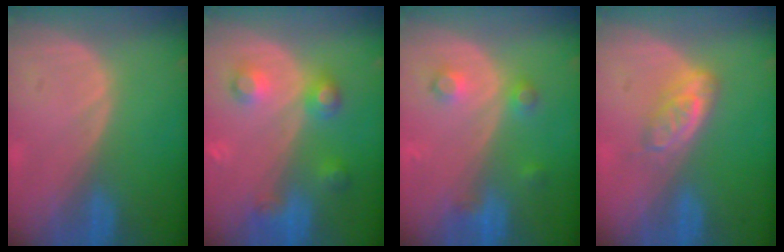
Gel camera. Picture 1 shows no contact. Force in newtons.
{"total": 5.3, "press": 5.3, "slide": 0.3}
{"total": 3.7, "press": 3.4, "slide": 1.4}
{"total": 4.8, "press": 4.2, "slide": 2.2}